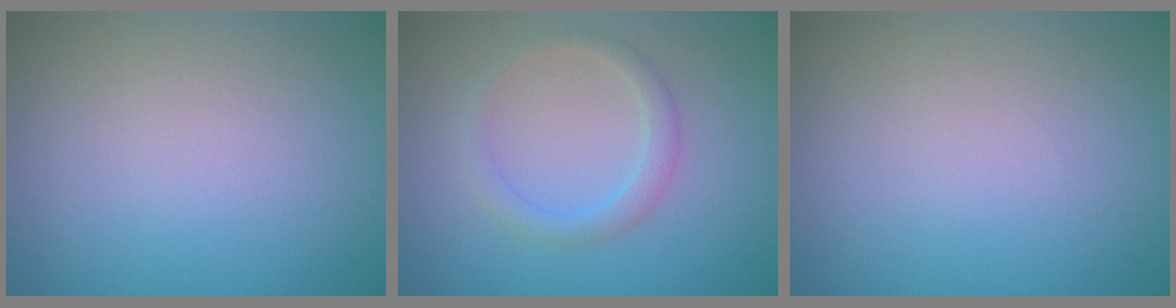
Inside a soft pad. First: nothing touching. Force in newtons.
{"total": 2.1, "press": 2.1, "slide": 0.1}
{"total": 0.0}